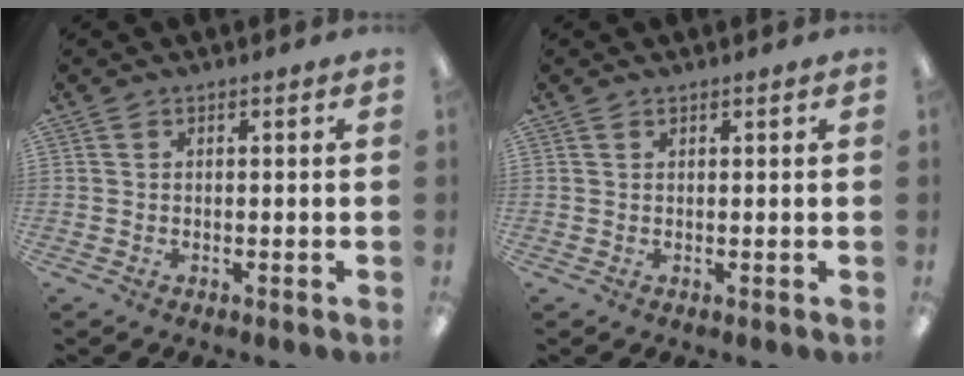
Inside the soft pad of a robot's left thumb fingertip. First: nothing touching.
{"total": 0.6, "force": [0.5, 0.2, 0.1], "torque": [-0.003, 0.002, 0.009]}